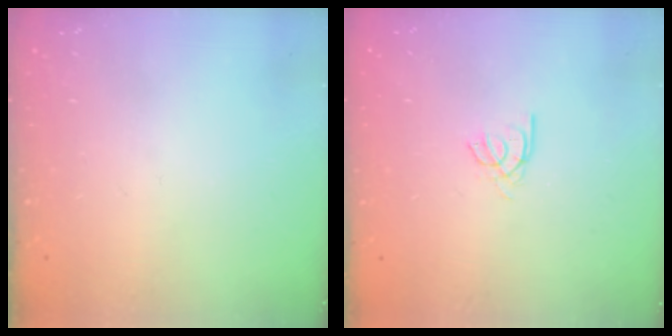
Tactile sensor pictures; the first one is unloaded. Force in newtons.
{"total": 2.2, "press": 2.1, "slide": 0.4}